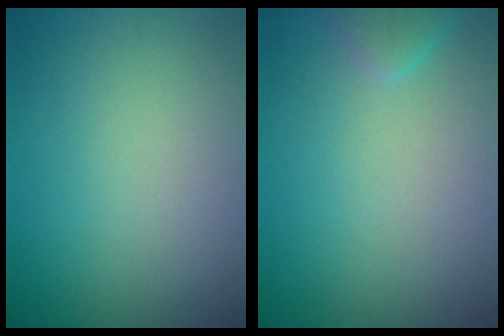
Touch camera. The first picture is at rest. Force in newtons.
{"total": 1.5, "press": 1.5, "slide": 0.1}